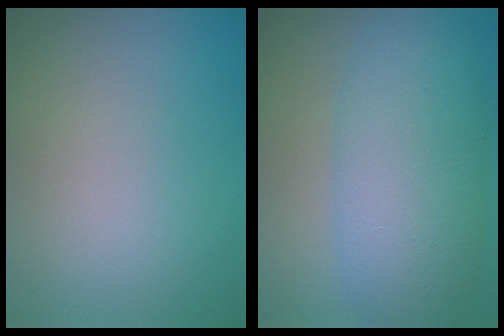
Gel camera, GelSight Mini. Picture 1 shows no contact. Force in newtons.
{"total": 7.6, "press": 7.6, "slide": 0.1}